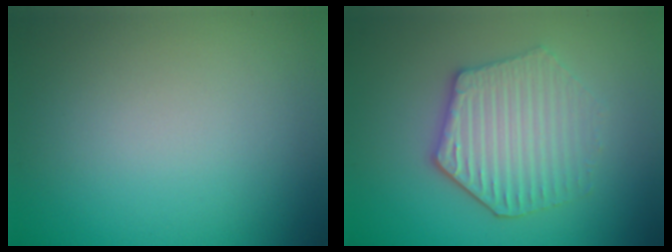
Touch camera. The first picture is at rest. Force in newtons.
{"total": 4.3, "press": 4.0, "slide": 1.8}